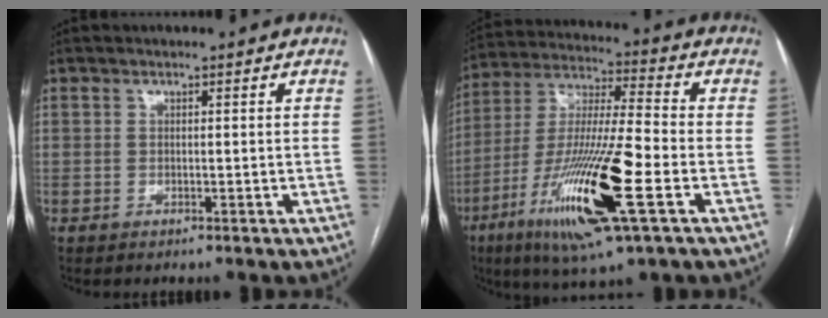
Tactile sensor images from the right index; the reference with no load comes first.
{"total": 20.4, "force": [-7.7, 1.7, 18.8], "torque": [-0.382, -0.032, -0.139]}